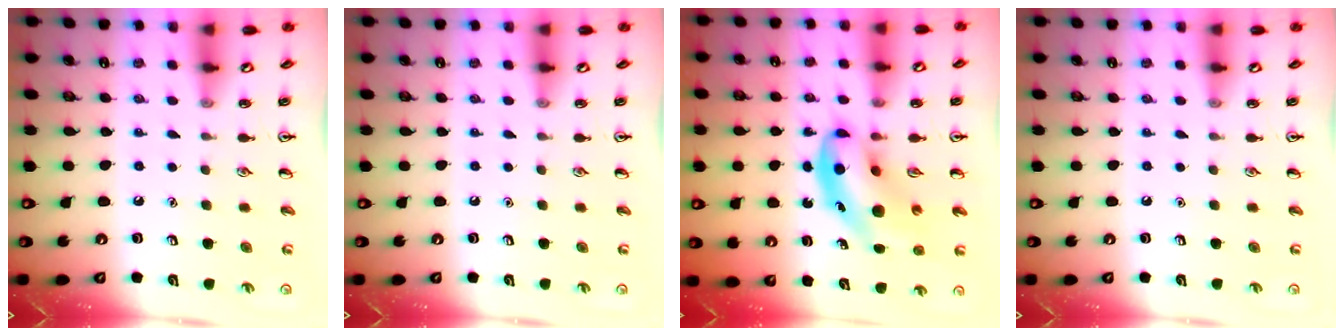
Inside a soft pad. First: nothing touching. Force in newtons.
{"total": 0.0}
{"total": 11.5, "press": 11.1, "slide": 3.0}
{"total": 0.0}